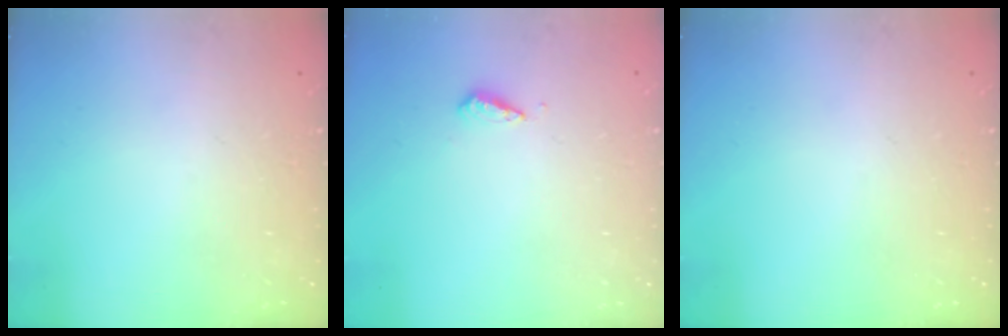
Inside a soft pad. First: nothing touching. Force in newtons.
{"total": 2.8, "press": 2.8, "slide": 0.7}
{"total": 0.0}